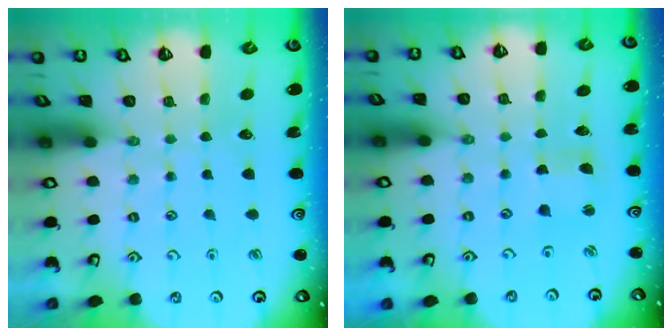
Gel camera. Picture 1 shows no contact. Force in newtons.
{"total": 1.5, "press": 1.5, "slide": 0.3}